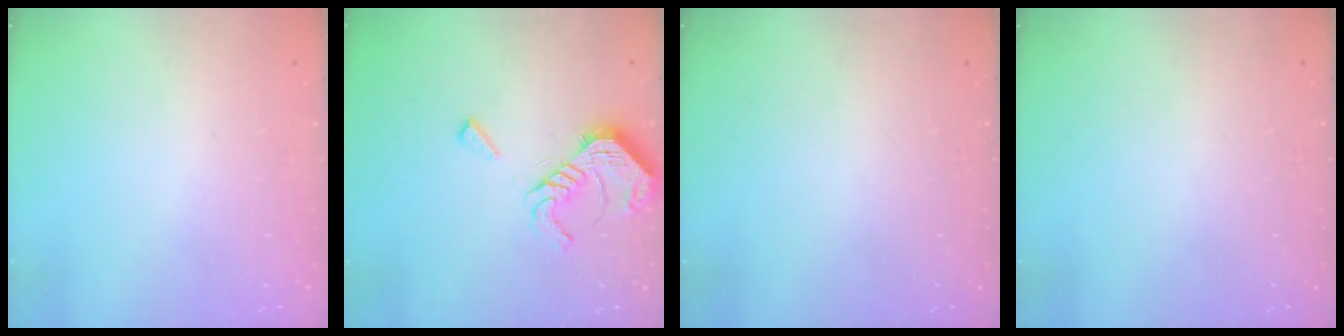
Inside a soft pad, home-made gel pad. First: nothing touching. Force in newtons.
{"total": 11.1, "press": 11.1, "slide": 0.8}
{"total": 0.0}
{"total": 0.0}